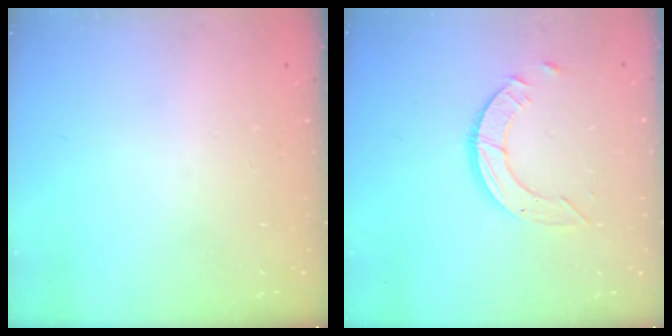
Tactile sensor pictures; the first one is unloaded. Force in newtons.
{"total": 4.2, "press": 4.2, "slide": 0.2}